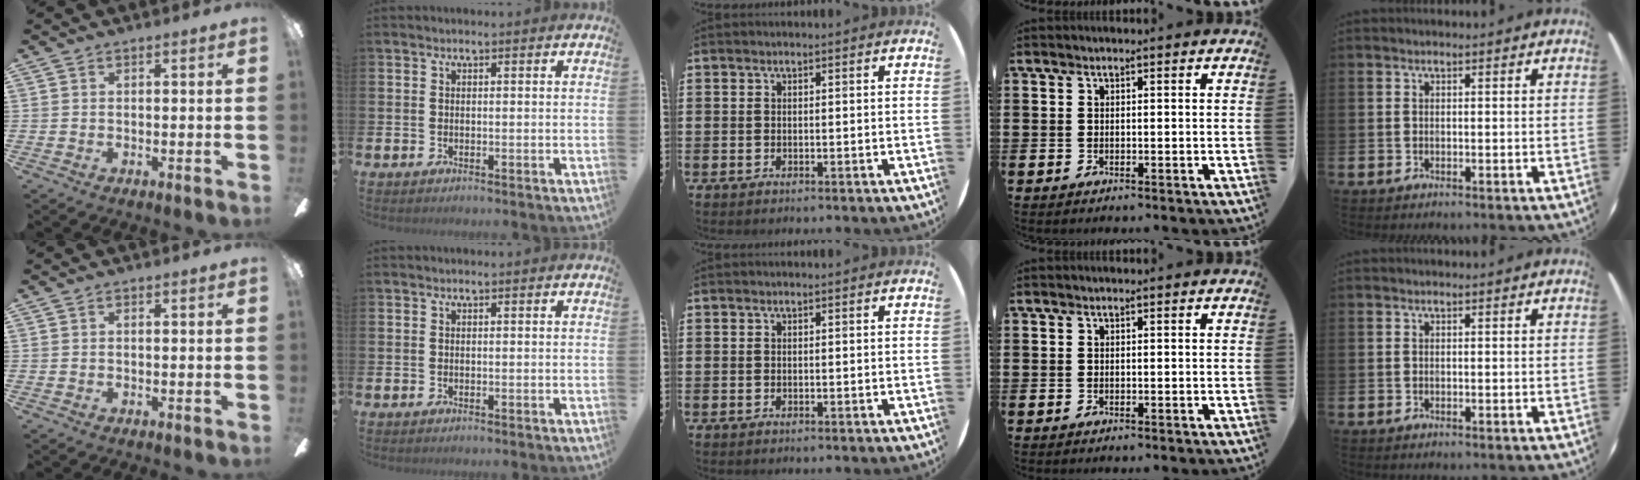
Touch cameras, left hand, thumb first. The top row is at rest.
{}